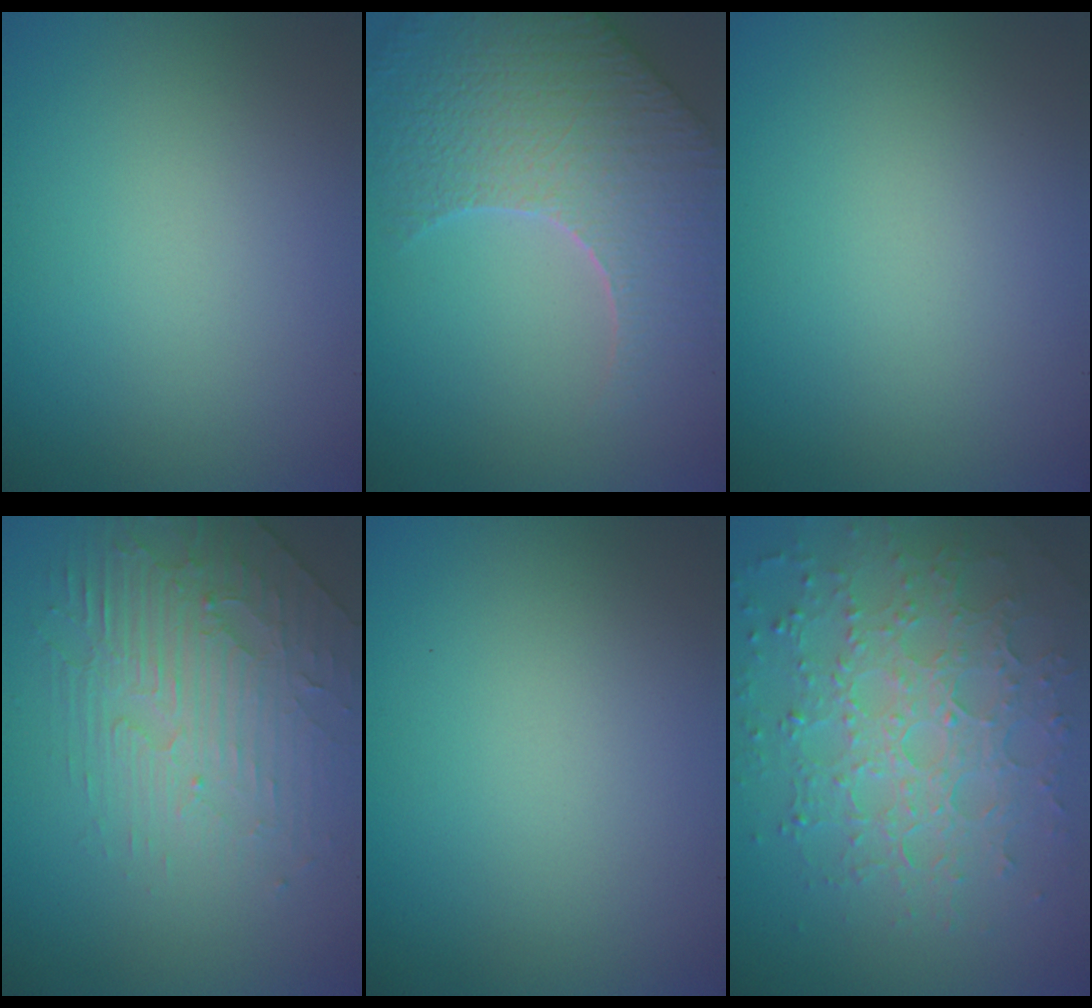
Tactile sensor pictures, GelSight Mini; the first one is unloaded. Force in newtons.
{"total": 8.9, "press": 6.4, "slide": 6.3}
{"total": 0.0}
{"total": 3.3, "press": 2.9, "slide": 1.6}
{"total": 0.0}
{"total": 7.3, "press": 5.3, "slide": 5.1}